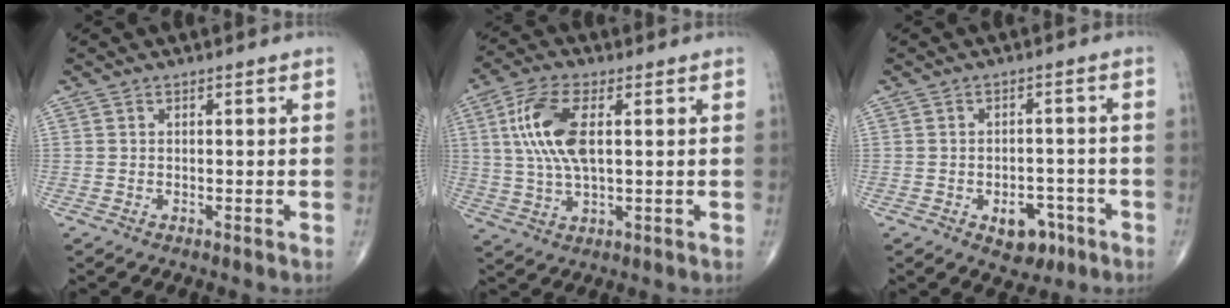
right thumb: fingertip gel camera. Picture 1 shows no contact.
{"total": 11.5, "force": [2.2, 4.9, 10.1], "torque": [-0.221, 0.005, 0.044]}
{"total": 6.3, "force": [-3.1, 4.1, 3.7], "torque": [-0.025, 0.023, -0.037]}